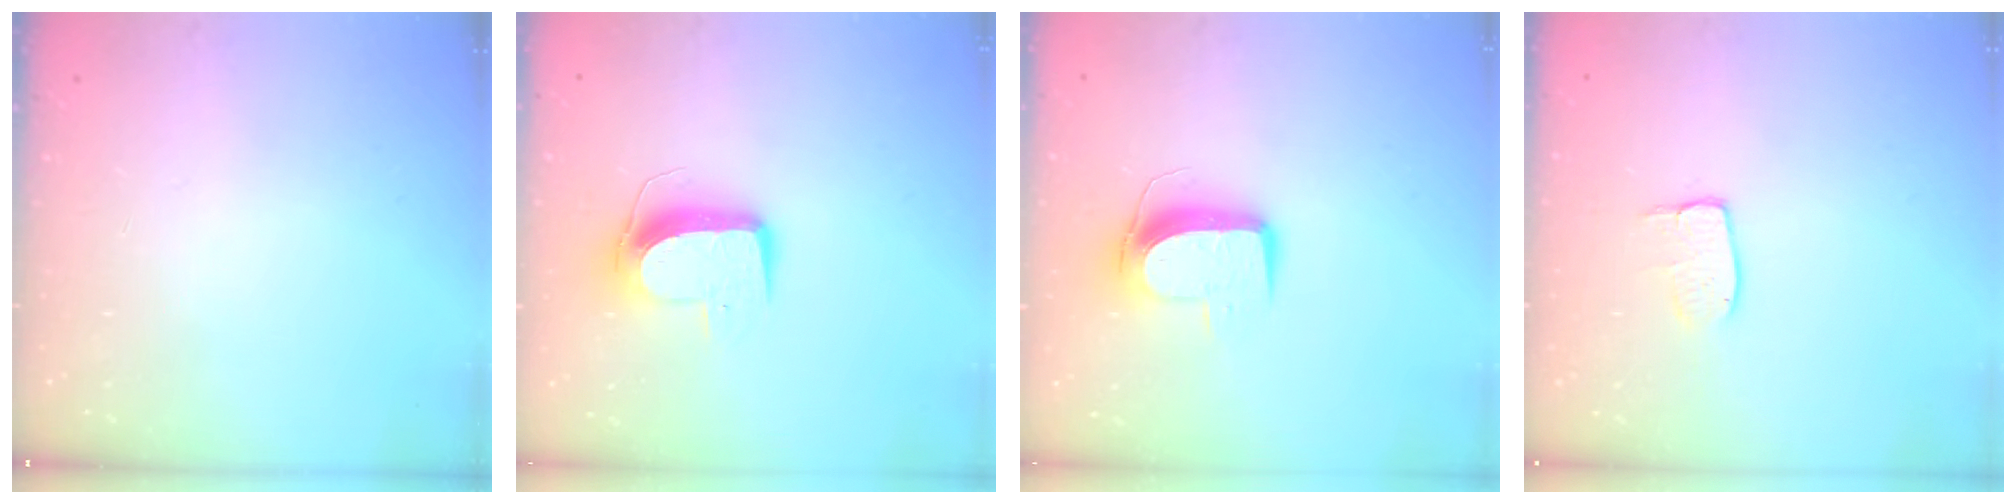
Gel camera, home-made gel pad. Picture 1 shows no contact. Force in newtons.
{"total": 10.0, "press": 10.0, "slide": 0.3}
{"total": 10.0, "press": 9.9, "slide": 0.8}
{"total": 6.3, "press": 6.3, "slide": 0.2}